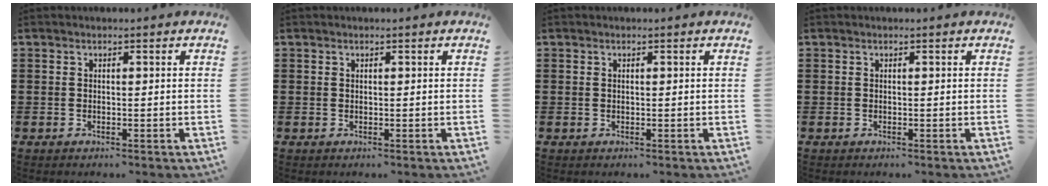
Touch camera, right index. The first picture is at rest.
{"total": 0.0}
{"total": 0.0}
{"total": 0.0}